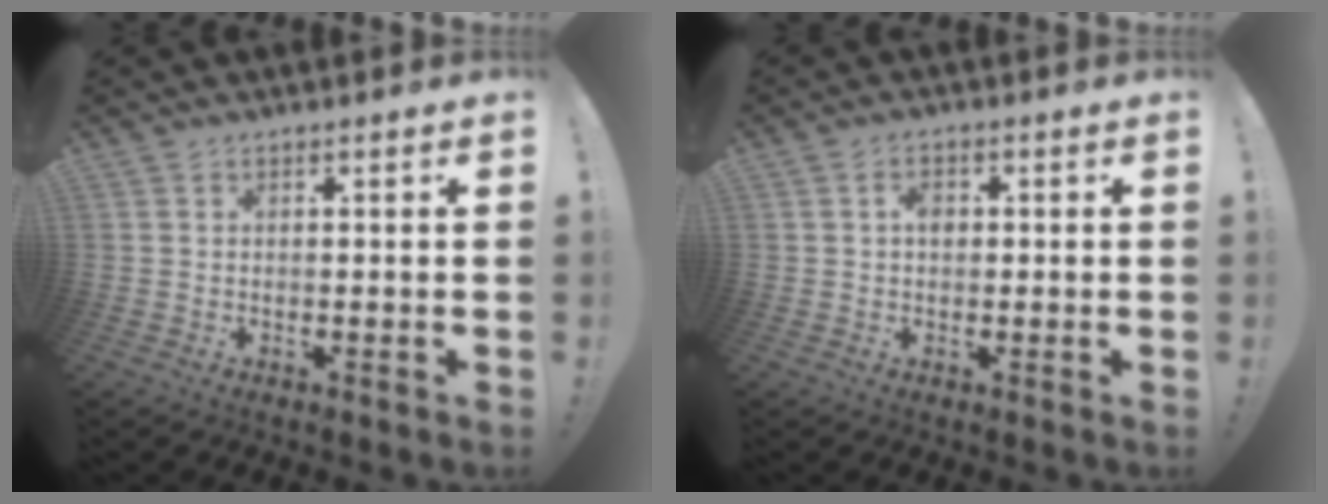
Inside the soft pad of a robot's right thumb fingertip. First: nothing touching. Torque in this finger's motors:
{"motor_torque": [0.04, -0.03, 0.04, 0.08, 0.00]}